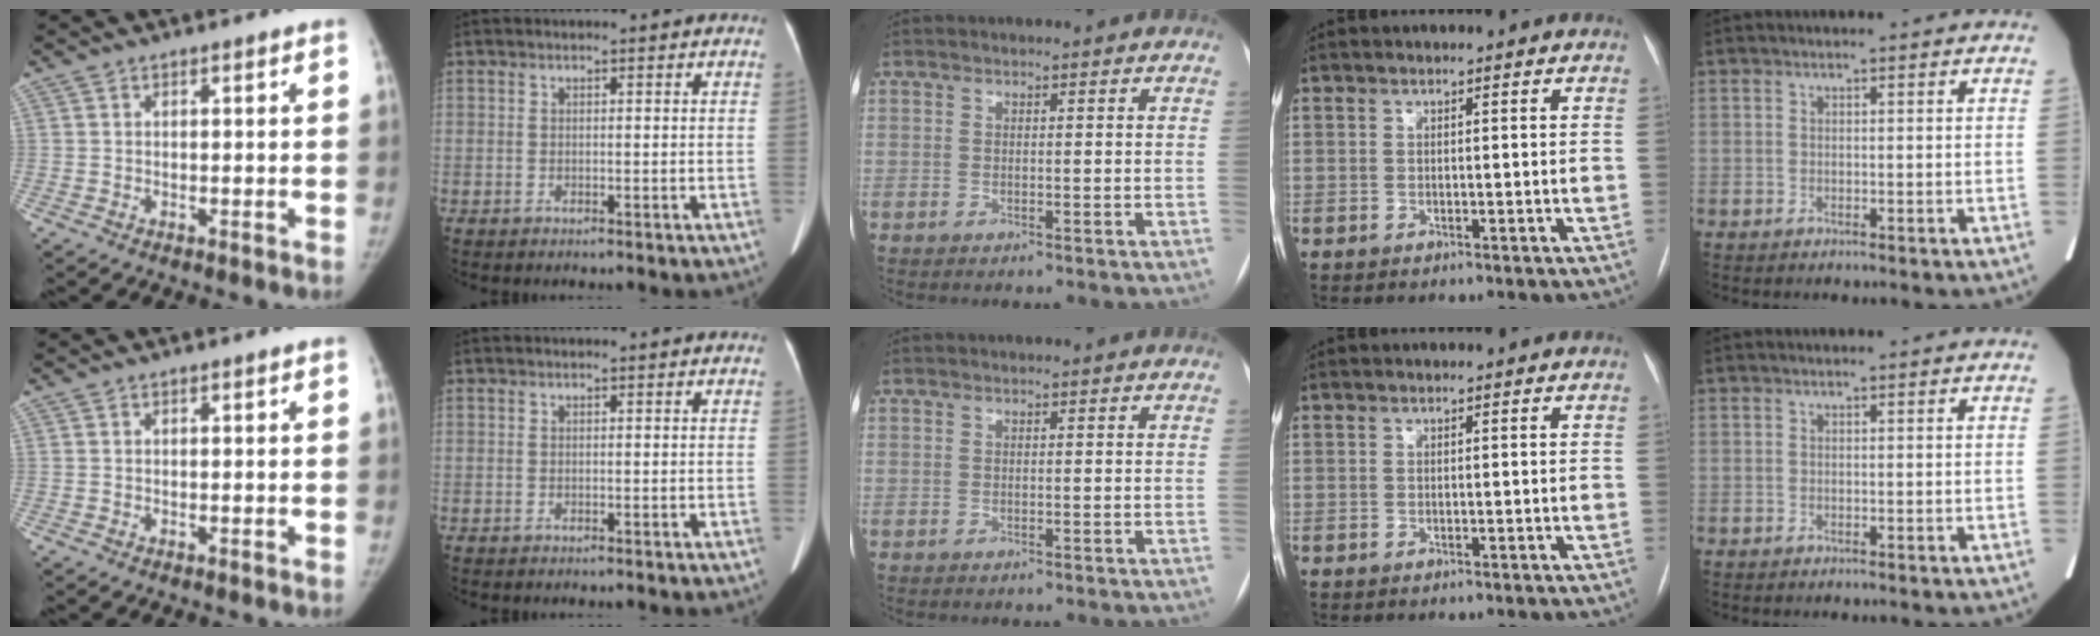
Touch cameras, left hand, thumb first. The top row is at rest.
{}